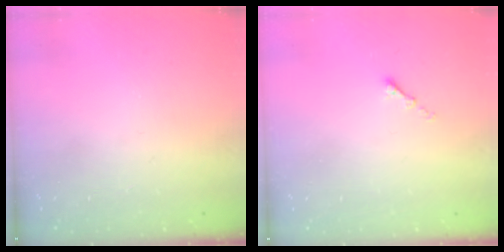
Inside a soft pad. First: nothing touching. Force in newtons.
{"total": 1.1, "press": 1.0, "slide": 0.5}